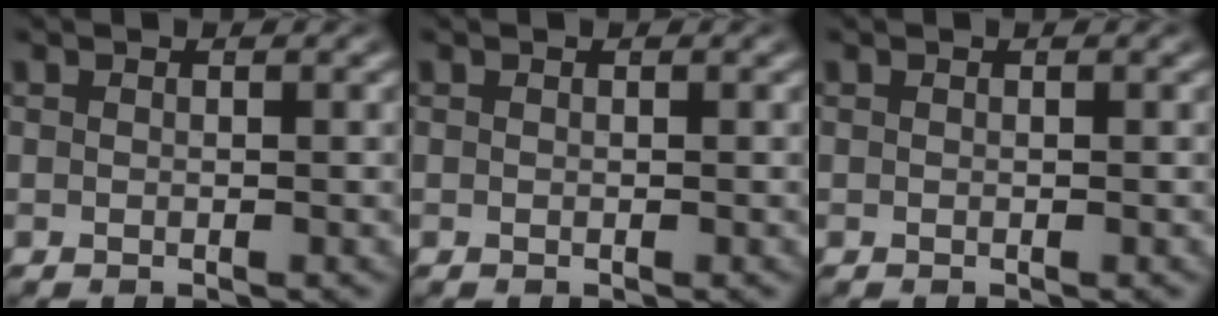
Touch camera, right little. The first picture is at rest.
{"total": 0.0}
{"total": 0.0}